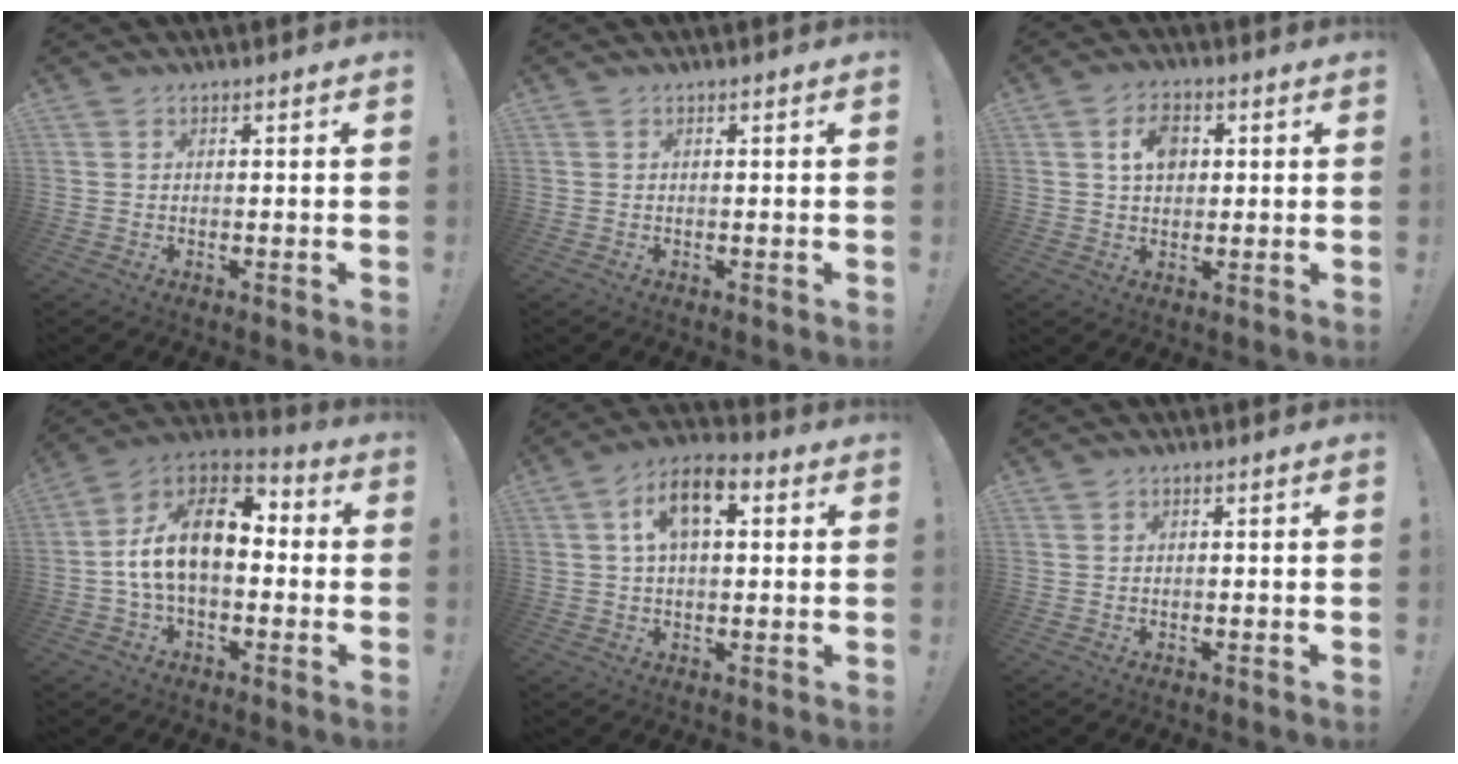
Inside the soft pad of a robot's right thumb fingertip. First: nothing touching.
{"total": 0.0}
{"total": 6.7, "force": [1.8, 4.6, 4.5], "torque": [-0.066, 0.002, 0.030]}
{"total": 17.3, "force": [1.8, 9.6, 14.2], "torque": [-0.240, 0.006, 0.032]}
{"total": 10.8, "force": [3.4, 5.9, 8.4], "torque": [-0.130, 0.008, 0.059]}
{"total": 0.7, "force": [0.5, 0.4, -0.3], "torque": [0.014, -0.002, 0.007]}